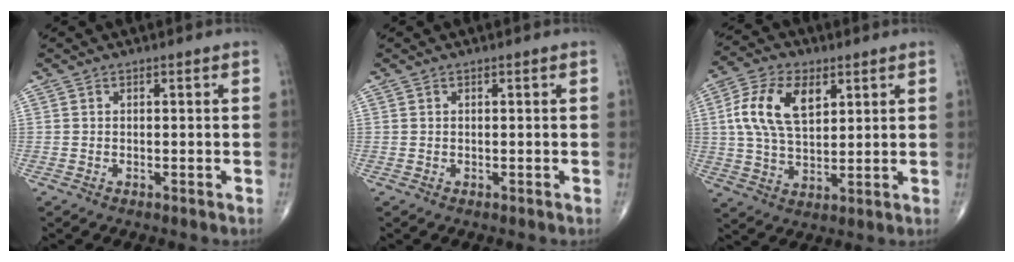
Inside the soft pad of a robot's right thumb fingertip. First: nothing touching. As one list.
[{"total": 0.0}, {"total": 12.5, "force": [3.8, 7.1, 9.6], "torque": [-0.178, -0.001, 0.070]}]